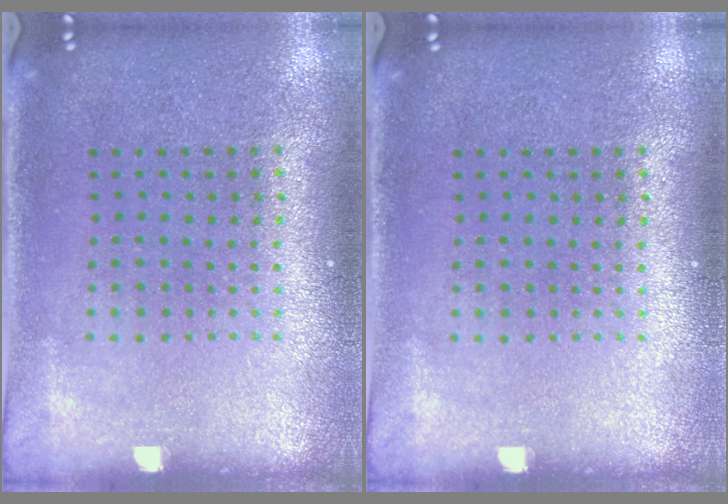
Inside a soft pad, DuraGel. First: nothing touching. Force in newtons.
{"total": 0.0}